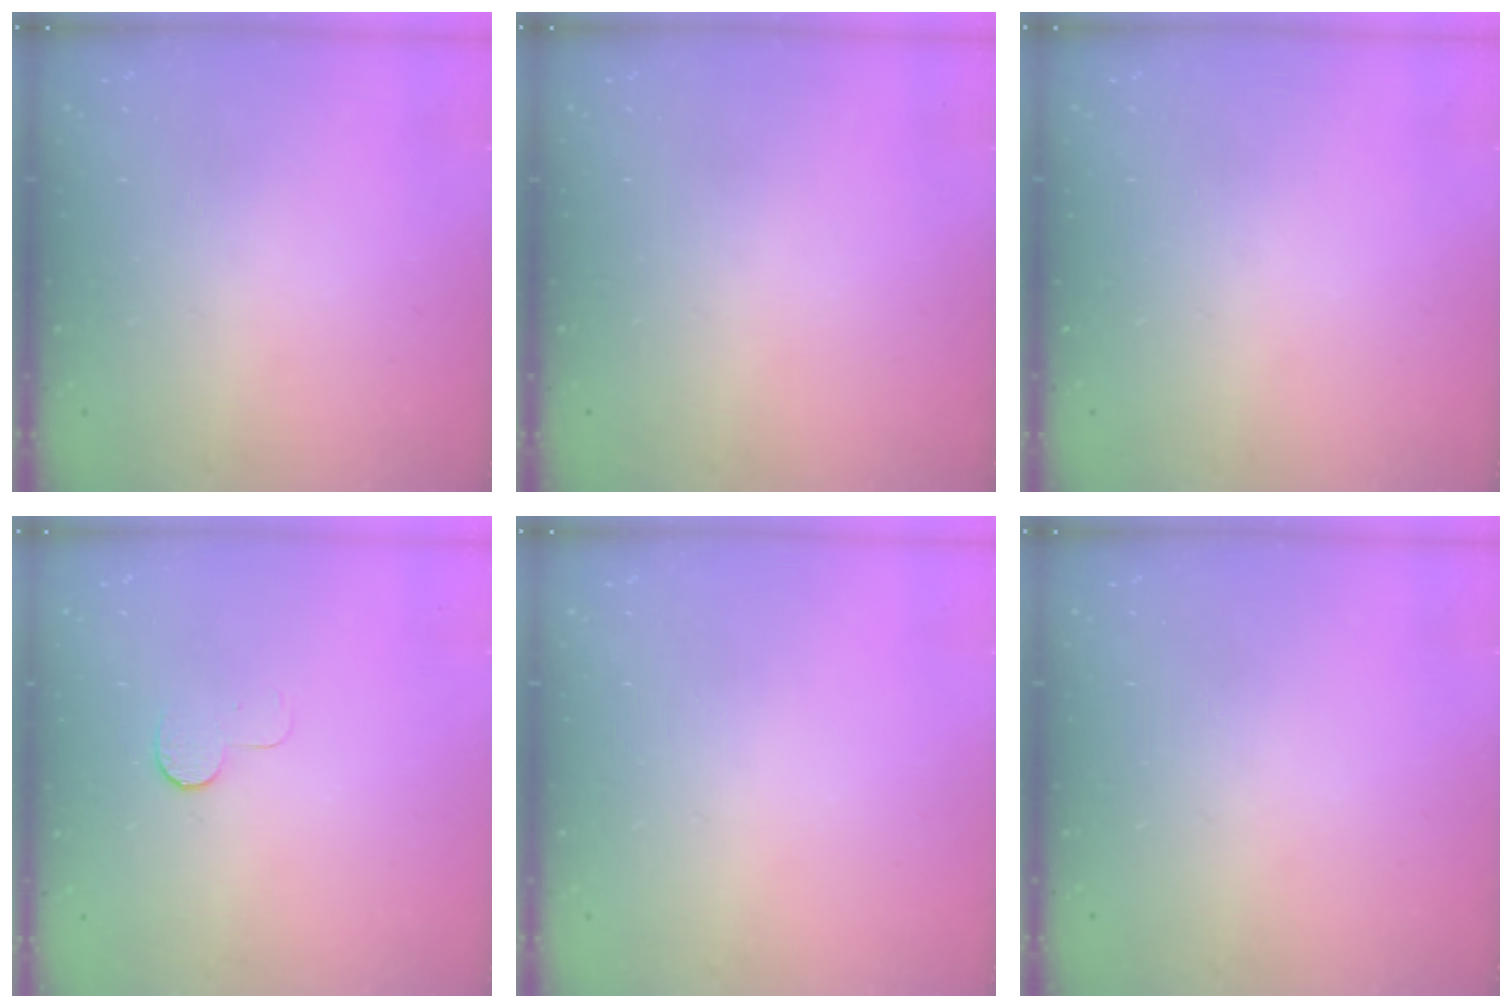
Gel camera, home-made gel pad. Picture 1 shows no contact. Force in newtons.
{"total": 0.0}
{"total": 0.0}
{"total": 5.7, "press": 5.6, "slide": 0.6}
{"total": 0.0}
{"total": 0.0}